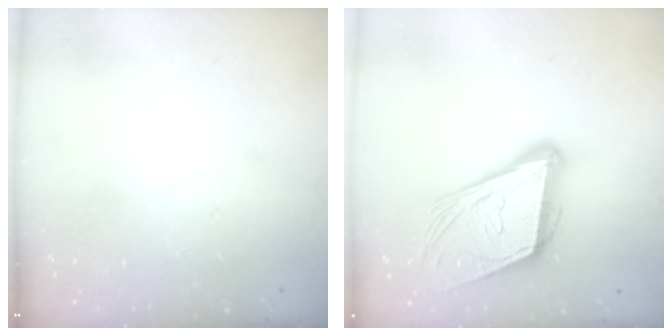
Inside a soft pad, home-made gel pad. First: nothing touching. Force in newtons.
{"total": 18.8, "press": 18.4, "slide": 4.2}